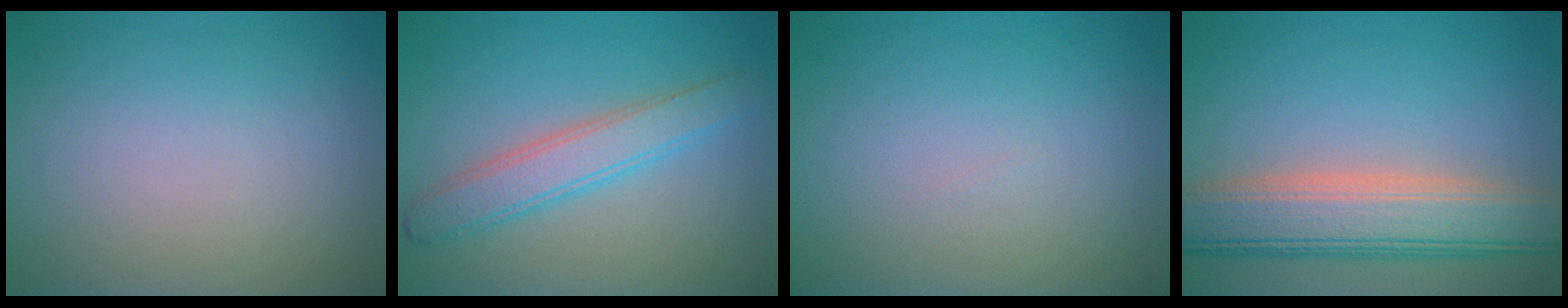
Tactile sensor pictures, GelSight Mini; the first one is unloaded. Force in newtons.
{"total": 3.8, "press": 3.8, "slide": 0.1}
{"total": 0.0}
{"total": 8.1, "press": 8.1, "slide": 0.5}